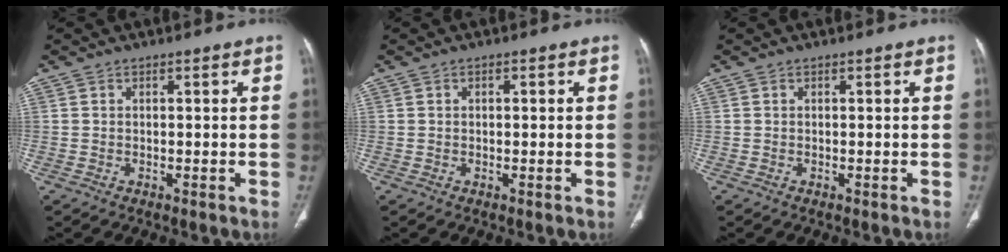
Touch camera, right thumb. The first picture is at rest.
{"total": 0.6, "force": [0.1, 0.3, 0.5], "torque": [-0.006, 0.003, 0.003]}
{"total": 0.0}